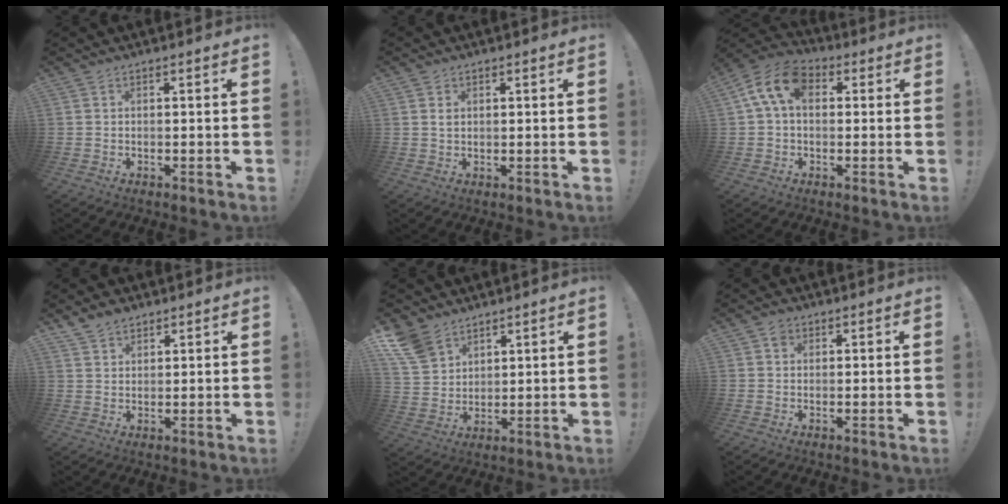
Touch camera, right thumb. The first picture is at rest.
{"total": 1.2, "force": [0.5, 1.0, 0.6], "torque": [-0.004, 0.000, 0.008]}
{"total": 11.6, "force": [3.1, 7.4, 8.4], "torque": [-0.168, 0.012, 0.062]}
{"total": 4.2, "force": [3.4, 2.2, 1.0], "torque": [-0.021, -0.018, 0.066]}
{"total": 10.2, "force": [7.3, 6.2, 3.4], "torque": [-0.070, -0.041, 0.147]}
{"total": 1.9, "force": [0.8, 1.6, 0.7], "torque": [-0.012, 0.002, 0.015]}